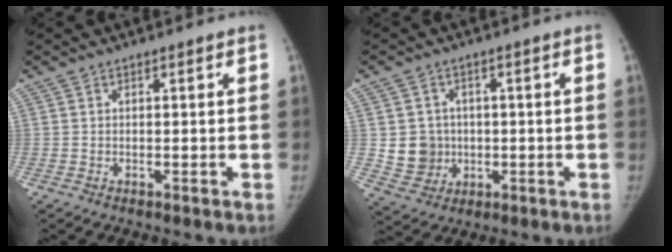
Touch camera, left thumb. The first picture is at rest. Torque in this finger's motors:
{"motor_torque": [-0.02, 0.03, 0.22, -0.18, 0.01]}